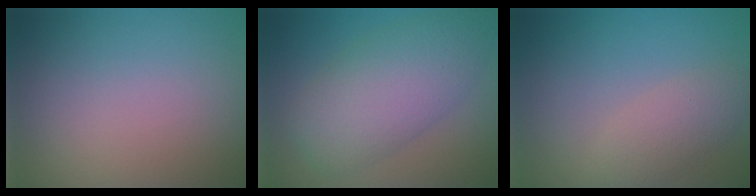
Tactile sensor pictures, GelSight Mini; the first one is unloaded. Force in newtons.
{"total": 7.2, "press": 7.2, "slide": 0.2}
{"total": 2.6, "press": 2.6, "slide": 0.2}